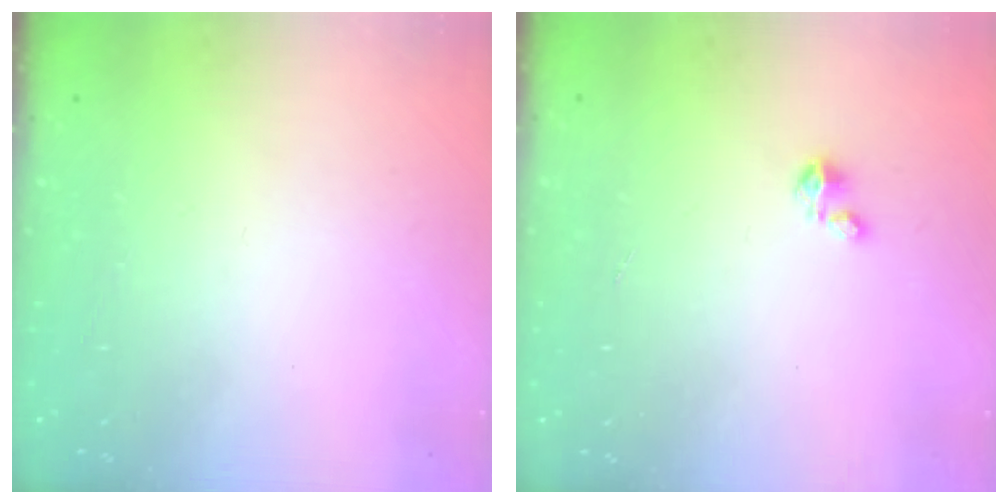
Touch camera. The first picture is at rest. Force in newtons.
{"total": 1.8, "press": 1.8, "slide": 0.1}